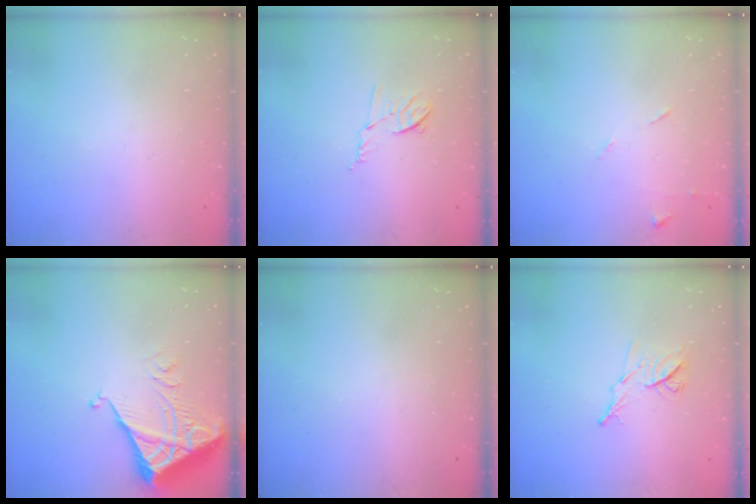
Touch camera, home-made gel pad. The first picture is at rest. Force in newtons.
{"total": 6.5, "press": 6.4, "slide": 1.0}
{"total": 5.3, "press": 5.2, "slide": 0.7}
{"total": 5.3, "press": 5.3, "slide": 0.7}
{"total": 0.0}
{"total": 8.6, "press": 8.6, "slide": 0.7}